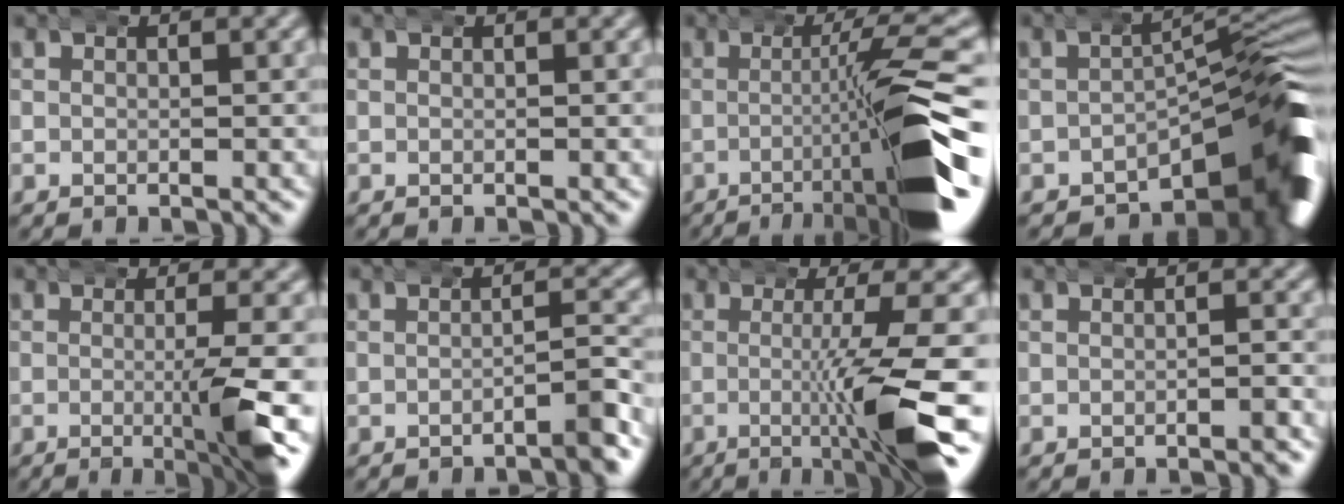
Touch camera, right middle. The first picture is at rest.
{"total": 0.0}
{"total": 12.6, "force": [-2.9, 1.6, 12.1], "torque": [-0.169, 0.003, -0.036]}
{"total": 15.8, "force": [-6.5, 6.6, 12.9], "torque": [-0.124, -0.002, -0.089]}
{"total": 7.1, "force": [-1.4, 1.0, 6.9], "torque": [-0.094, -0.003, -0.025]}
{"total": 2.7, "force": [-1.5, 0.6, 2.2], "torque": [-0.028, 0.005, -0.032]}
{"total": 10.1, "force": [-1.6, 1.3, 9.9], "torque": [-0.133, 0.003, -0.028]}
{"total": 0.8, "force": [-0.6, 0.2, 0.5], "torque": [-0.003, 0.004, -0.015]}